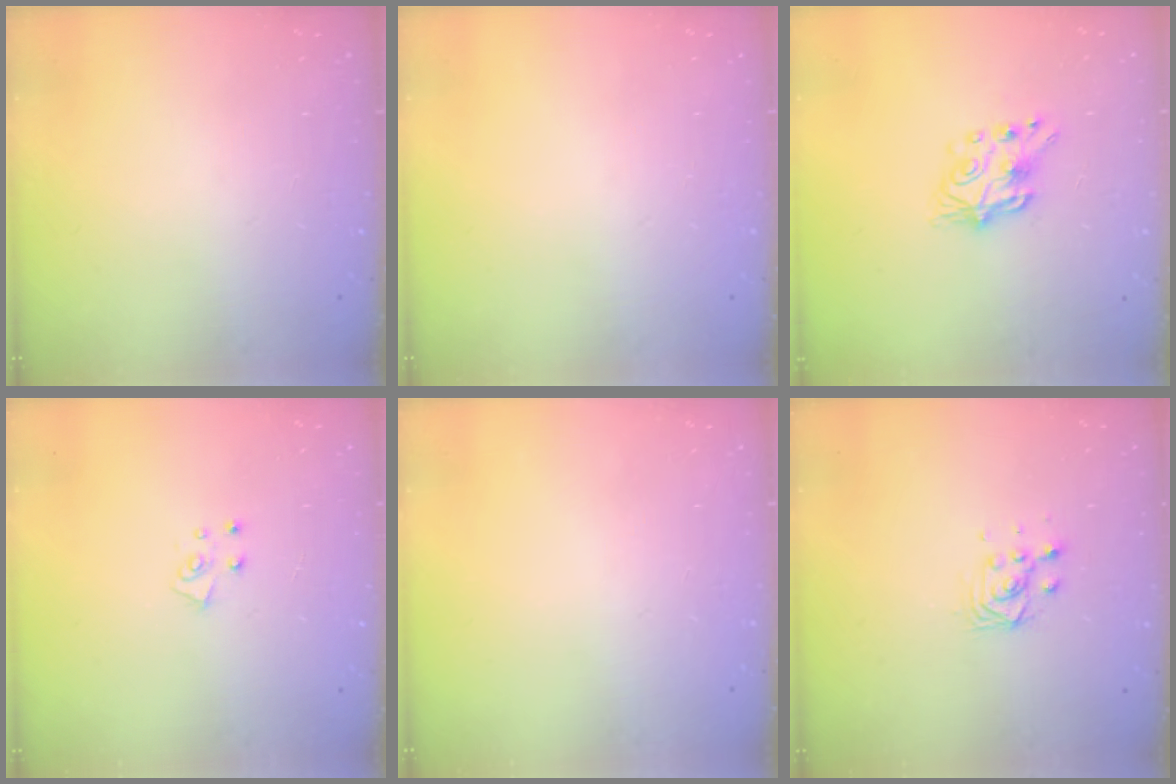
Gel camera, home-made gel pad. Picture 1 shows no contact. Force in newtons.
{"total": 0.0}
{"total": 7.2, "press": 7.2, "slide": 0.4}
{"total": 4.9, "press": 4.9, "slide": 0.5}
{"total": 0.0}
{"total": 5.0, "press": 5.0, "slide": 0.3}